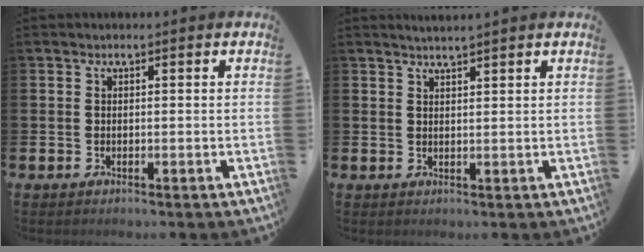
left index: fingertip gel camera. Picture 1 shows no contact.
{"total": 1.9, "force": [1.9, -0.3, 0.2], "torque": [-0.003, -0.008, 0.035]}